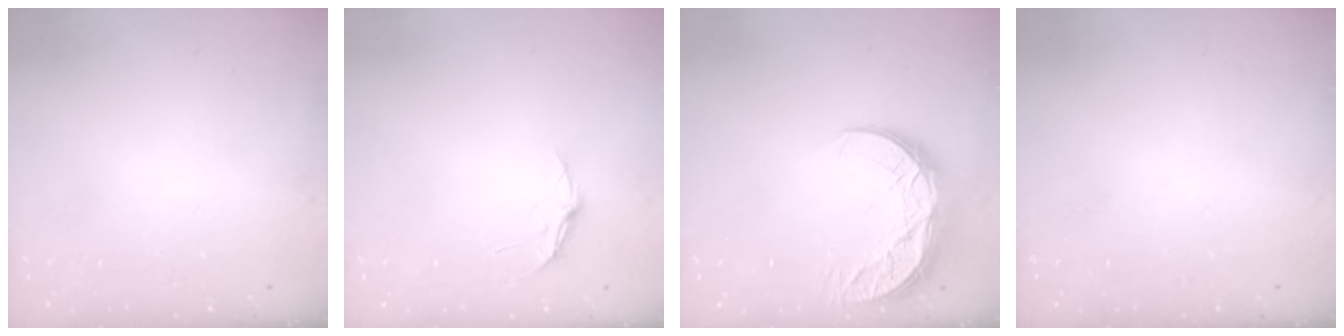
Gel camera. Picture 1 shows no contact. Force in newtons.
{"total": 3.8, "press": 3.8, "slide": 0.3}
{"total": 11.3, "press": 11.2, "slide": 0.9}
{"total": 0.0}